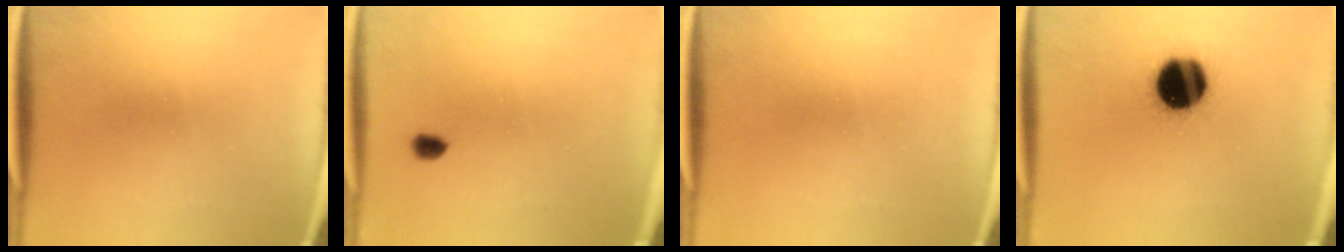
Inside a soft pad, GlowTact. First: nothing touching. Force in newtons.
{"total": 2.1}
{"total": 0.0}
{"total": 18.4}